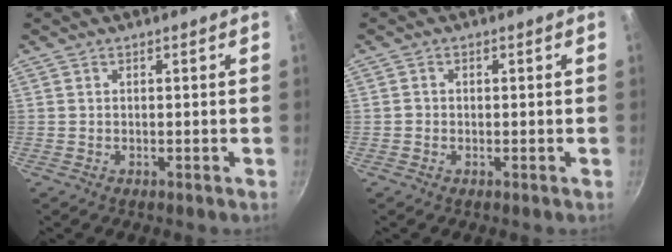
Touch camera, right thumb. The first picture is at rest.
{"total": 0.6, "force": [-0.2, 0.5, 0.1], "torque": [-0.002, 0.002, -0.005]}